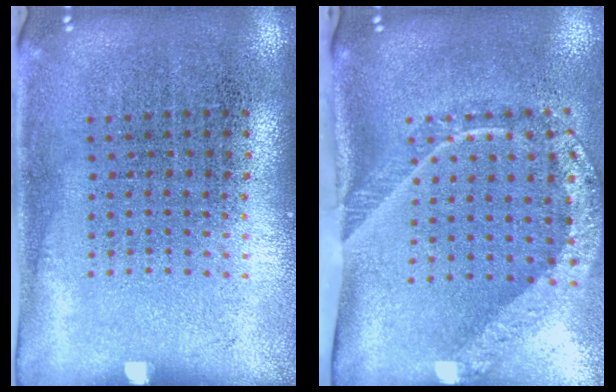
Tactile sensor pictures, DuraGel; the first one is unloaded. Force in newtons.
{"total": 2.3, "press": 1.5, "slide": 1.7}